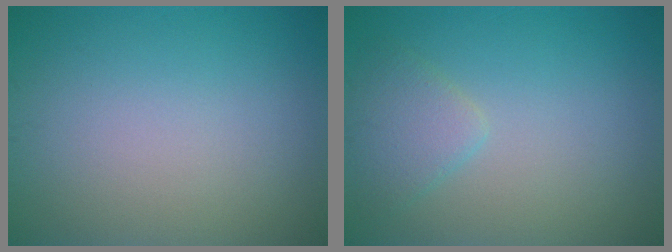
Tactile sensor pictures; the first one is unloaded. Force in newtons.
{"total": 2.3, "press": 2.3, "slide": 0.1}